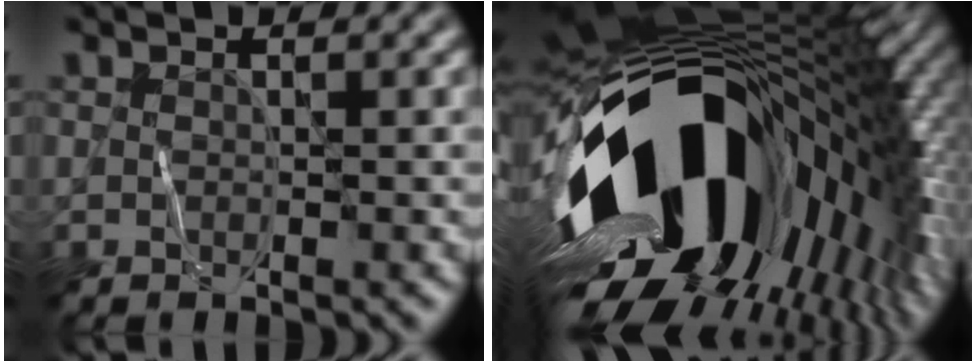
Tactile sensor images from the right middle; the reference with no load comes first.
{"total": 20.7, "force": [-3.0, 11.3, 17.1], "torque": [-0.302, -0.037, -0.053]}